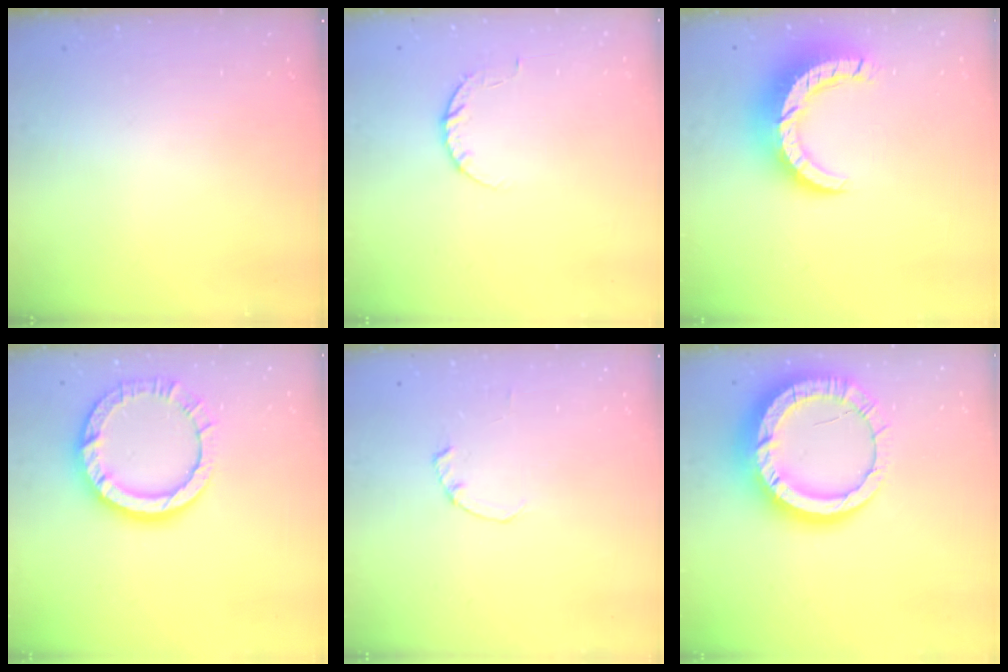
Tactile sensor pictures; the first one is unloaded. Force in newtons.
{"total": 4.5, "press": 4.5, "slide": 0.5}
{"total": 12.0, "press": 12.0, "slide": 1.2}
{"total": 13.2, "press": 13.1, "slide": 1.6}
{"total": 0.0}
{"total": 19.3, "press": 19.2, "slide": 1.9}